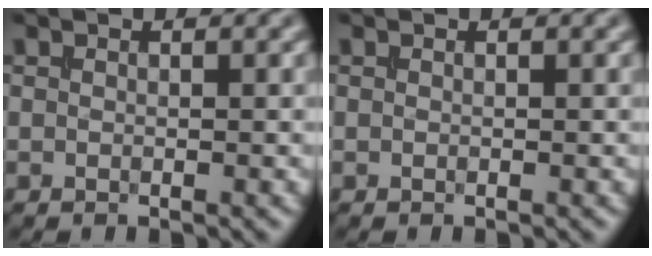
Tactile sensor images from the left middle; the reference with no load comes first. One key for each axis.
{"total": 0.0}